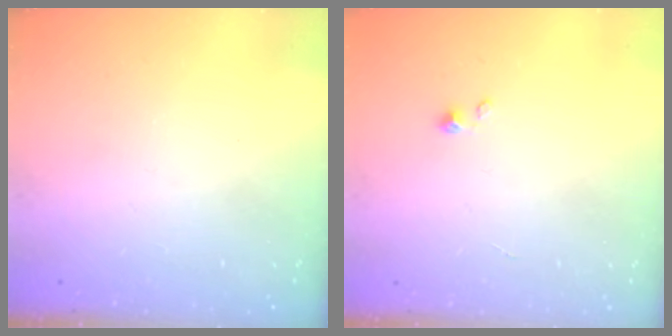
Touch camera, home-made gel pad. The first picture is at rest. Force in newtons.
{"total": 0.7, "press": 0.7, "slide": 0.1}